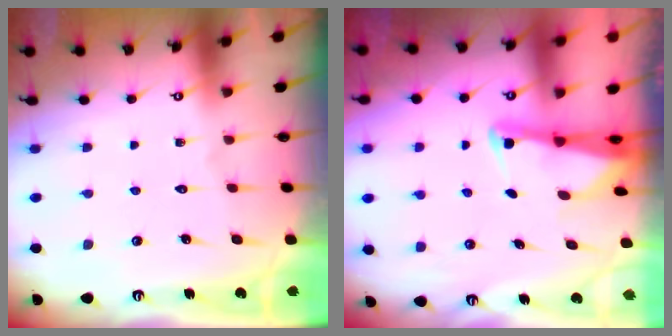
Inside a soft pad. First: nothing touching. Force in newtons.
{"total": 2.6, "press": 2.6, "slide": 0.2}